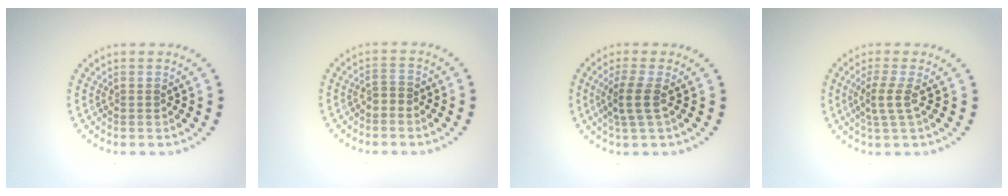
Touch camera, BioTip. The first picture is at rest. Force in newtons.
{"total": 1.2, "press": 1.0, "slide": 0.7}
{"total": 2.4, "press": 1.9, "slide": 1.5}
{"total": 2.1, "press": 1.5, "slide": 1.5}